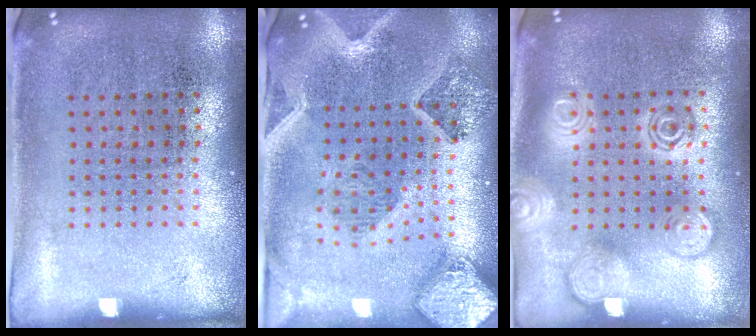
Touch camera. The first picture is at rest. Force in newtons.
{"total": 2.3, "press": 2.1, "slide": 1.0}
{"total": 2.0, "press": 2.0, "slide": 0.2}